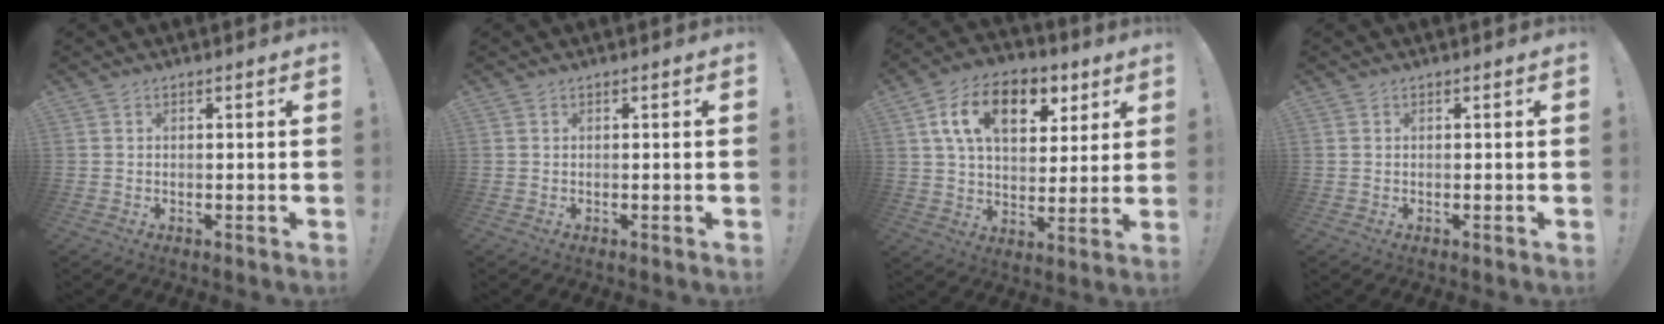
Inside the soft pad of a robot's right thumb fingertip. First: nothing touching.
{"total": 0.0}
{"total": 17.0, "force": [7.1, 10.7, 11.2], "torque": [-0.170, -0.022, 0.125]}
{"total": 0.0}